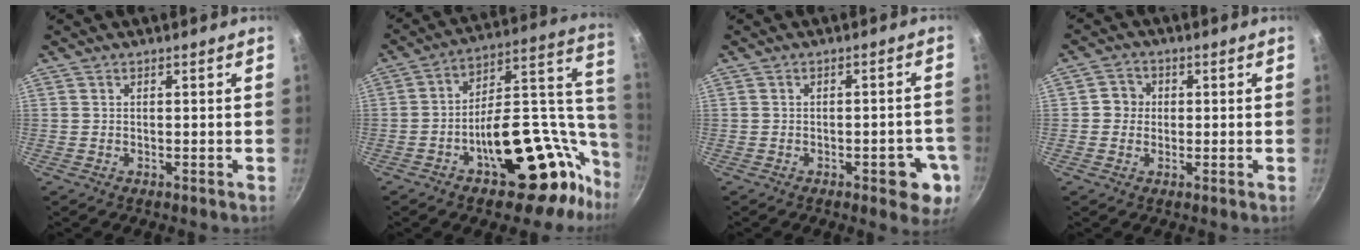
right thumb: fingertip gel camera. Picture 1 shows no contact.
{"total": 29.7, "force": [-10.1, 16.5, 22.5], "torque": [-0.223, 0.076, -0.134]}
{"total": 7.5, "force": [-2.9, 3.2, 6.1], "torque": [-0.050, 0.015, -0.031]}
{"total": 3.6, "force": [0.1, 3.4, 1.0], "torque": [0.008, 0.006, -0.007]}